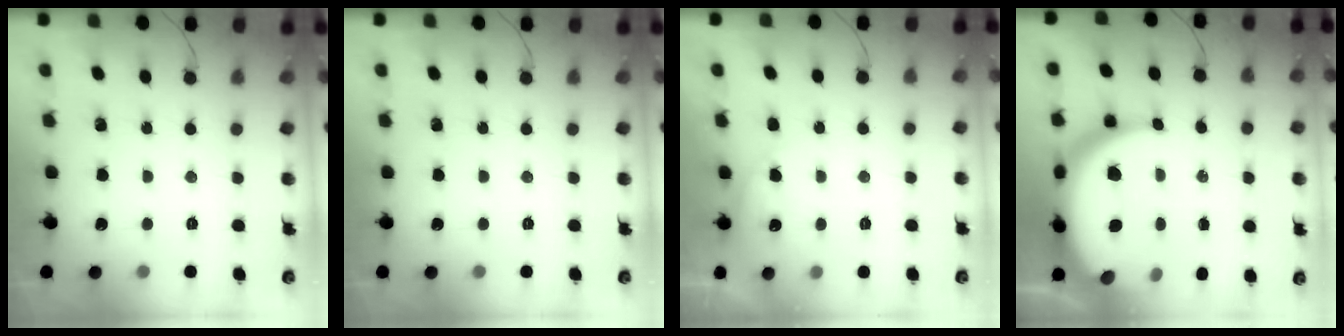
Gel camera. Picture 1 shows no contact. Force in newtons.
{"total": 0.0}
{"total": 3.8, "press": 3.8, "slide": 0.3}
{"total": 19.4, "press": 19.3, "slide": 1.8}